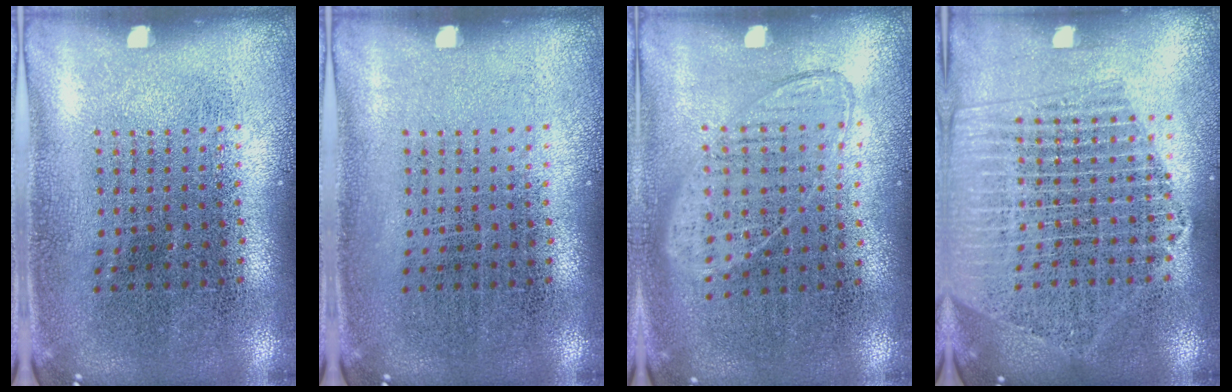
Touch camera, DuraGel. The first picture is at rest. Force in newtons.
{"total": 0.0}
{"total": 0.9, "press": 0.8, "slide": 0.4}
{"total": 2.0, "press": 1.8, "slide": 0.9}